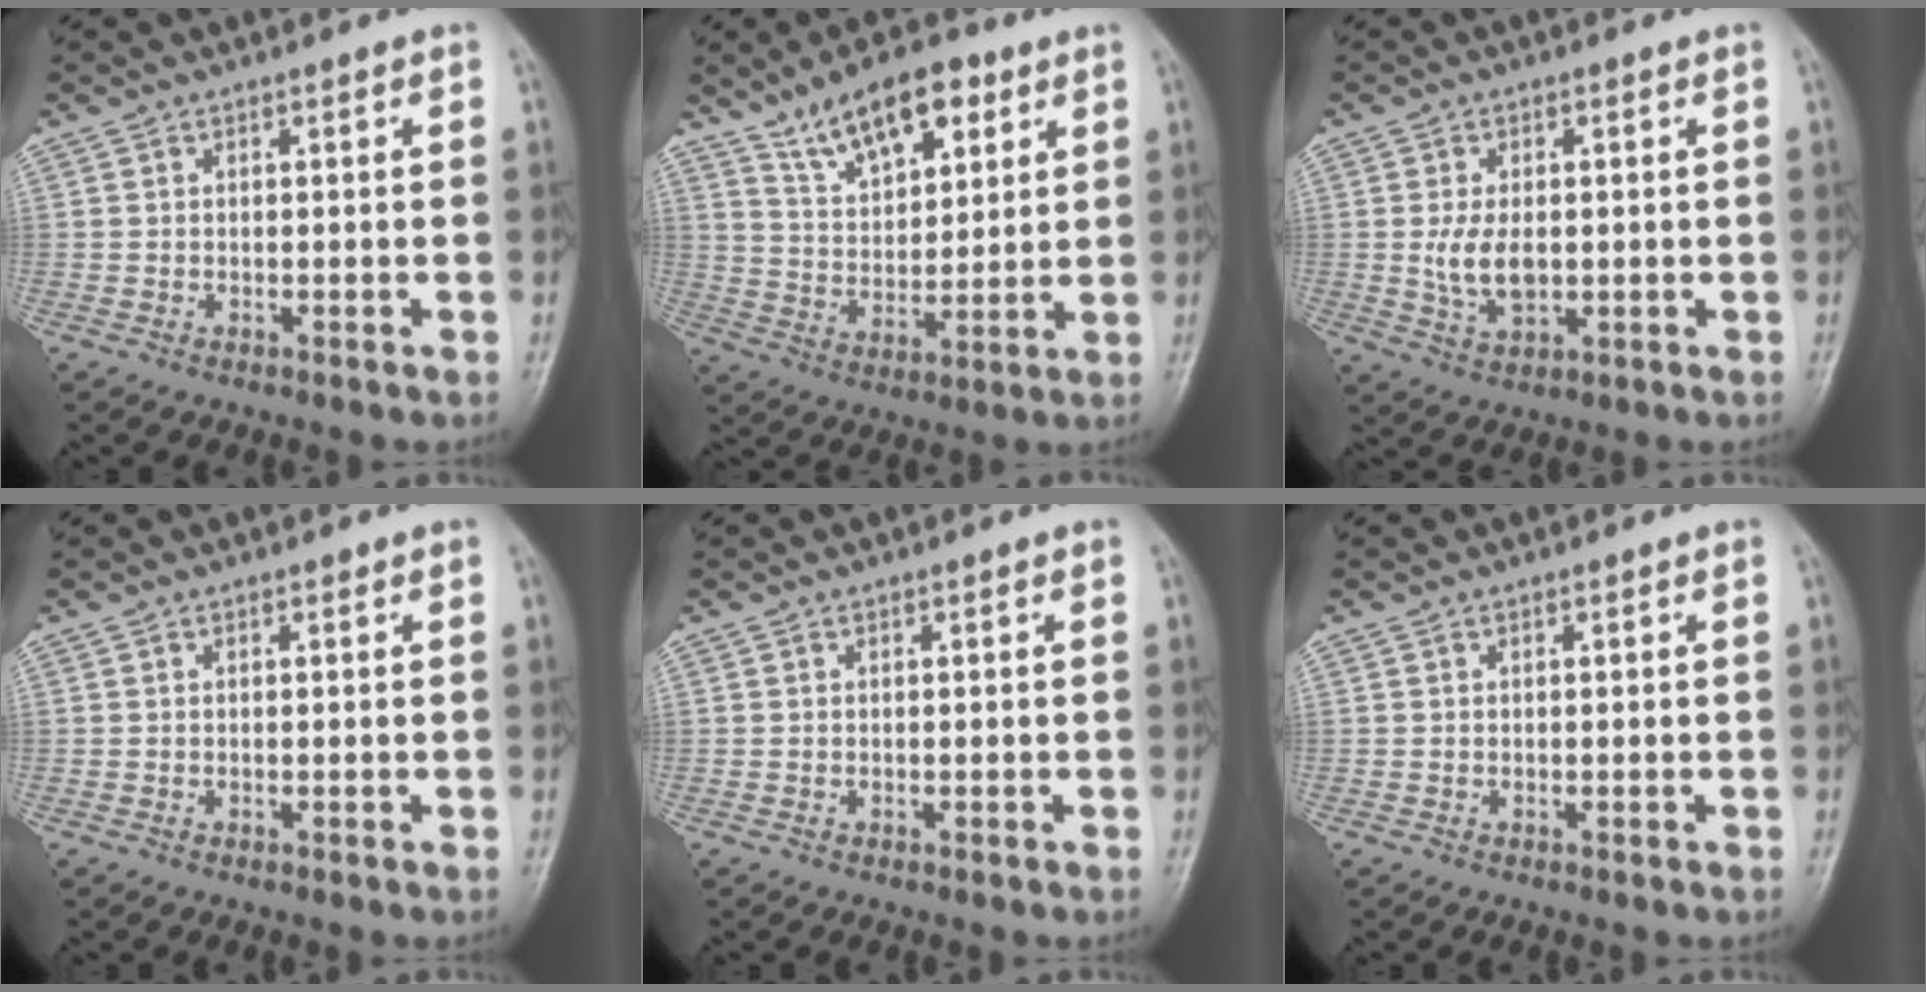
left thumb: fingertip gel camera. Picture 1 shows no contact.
{"total": 12.7, "force": [7.7, 6.0, 8.2], "torque": [-0.108, -0.032, 0.136]}
{"total": 6.4, "force": [0.0, 3.7, 5.2], "torque": [-0.099, -0.006, 0.006]}
{"total": 0.0}
{"total": 0.0}
{"total": 0.0}